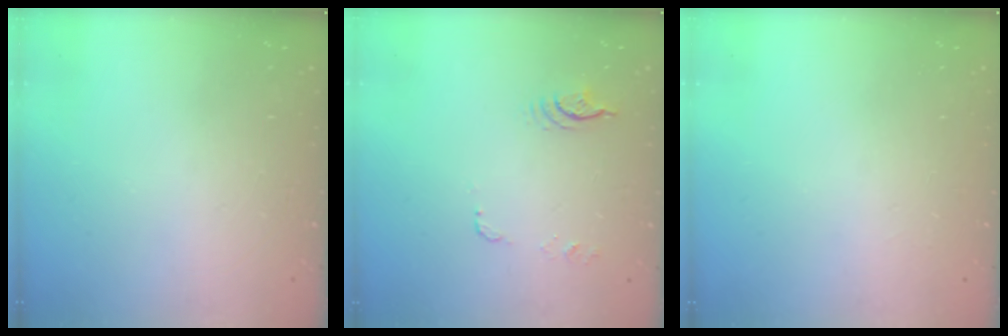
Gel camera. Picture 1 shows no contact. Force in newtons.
{"total": 14.8, "press": 7.2, "slide": 12.9}
{"total": 5.0, "press": 5.0, "slide": 0.5}